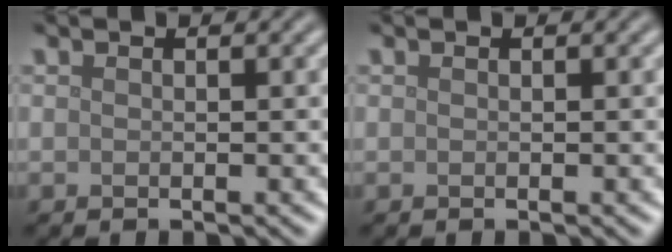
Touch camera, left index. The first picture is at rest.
{"total": 0.0}